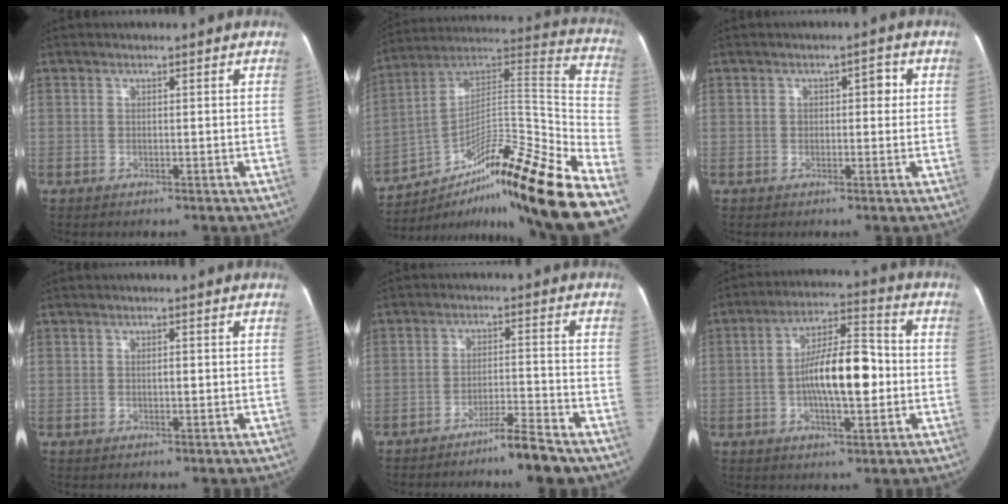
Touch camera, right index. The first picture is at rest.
{"total": 27.3, "force": [-18.2, 1.3, 20.4], "torque": [-0.255, 0.036, -0.304]}
{"total": 3.0, "force": [0.5, 1.7, 2.4], "torque": [-0.034, 0.025, 0.009]}
{"total": 1.3, "force": [0.0, 0.5, 1.2], "torque": [-0.023, 0.002, 0.000]}
{"total": 6.3, "force": [-5.0, 0.0, 3.7], "torque": [-0.058, -0.006, -0.088]}
{"total": 12.8, "force": [-1.3, 4.0, 12.1], "torque": [-0.212, 0.027, -0.020]}